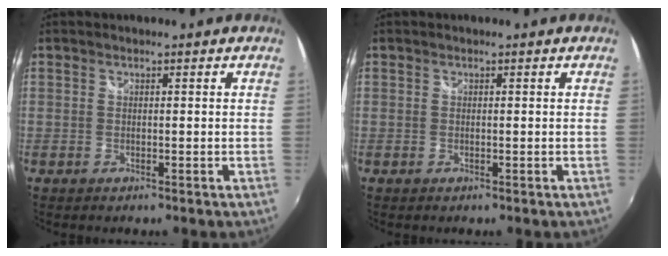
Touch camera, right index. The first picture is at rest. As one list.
[{"total": 0.0}]